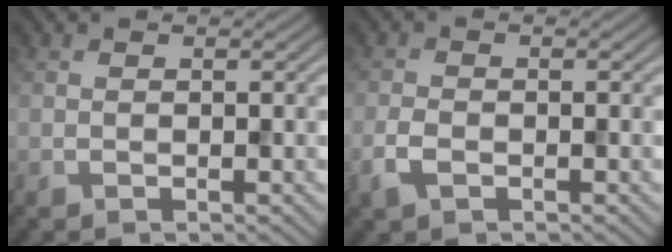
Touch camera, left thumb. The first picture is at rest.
{"total": 2.5, "force": [-1.3, 1.3, 1.7], "torque": [-0.043, -0.004, -0.029]}